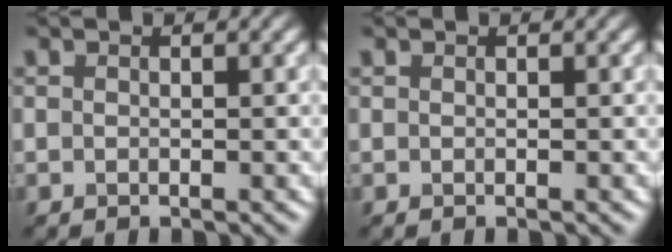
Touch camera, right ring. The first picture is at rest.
{"total": 0.0}